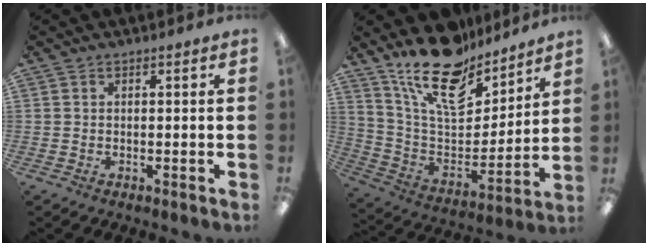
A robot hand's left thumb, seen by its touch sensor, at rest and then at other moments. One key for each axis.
{"total": 20.2, "fx": 14.8, "fy": 9.1, "fz": 10.4, "tx": -0.182, "ty": -0.099, "tz": 0.264}